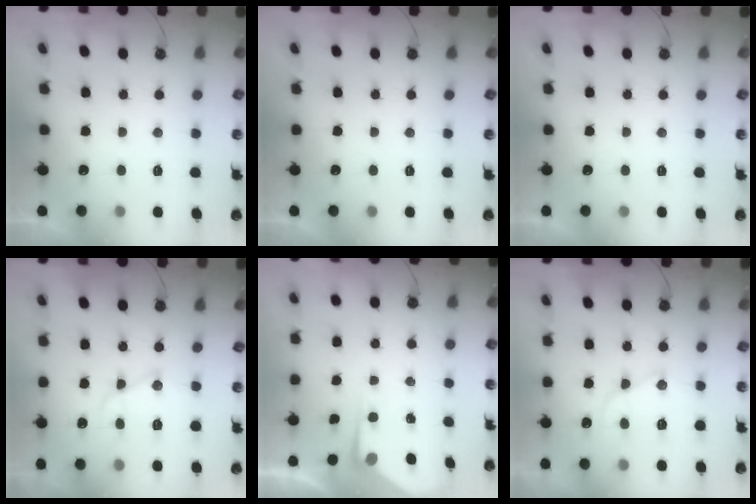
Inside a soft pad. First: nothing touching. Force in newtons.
{"total": 0.0}
{"total": 0.0}
{"total": 12.0, "press": 11.9, "slide": 1.3}
{"total": 3.7, "press": 3.6, "slide": 0.5}
{"total": 13.5, "press": 13.5, "slide": 1.0}